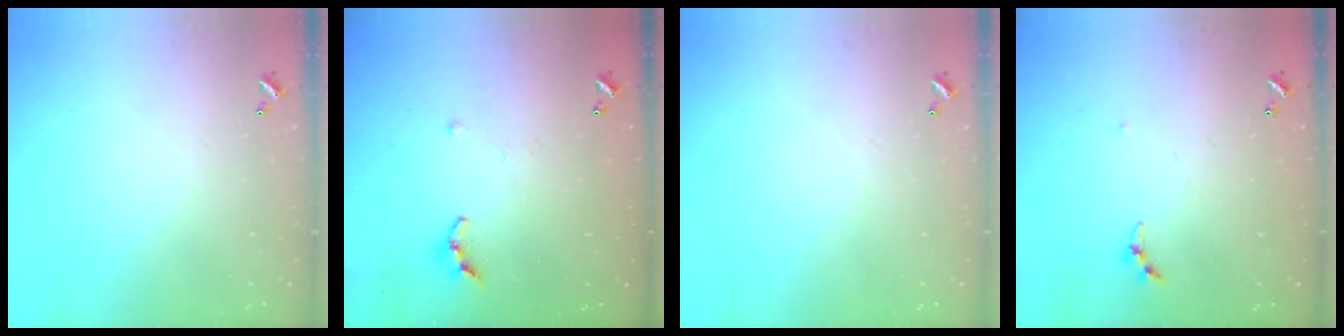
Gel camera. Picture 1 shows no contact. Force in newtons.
{"total": 6.4, "press": 6.4, "slide": 0.5}
{"total": 0.0}
{"total": 3.5, "press": 3.4, "slide": 0.4}